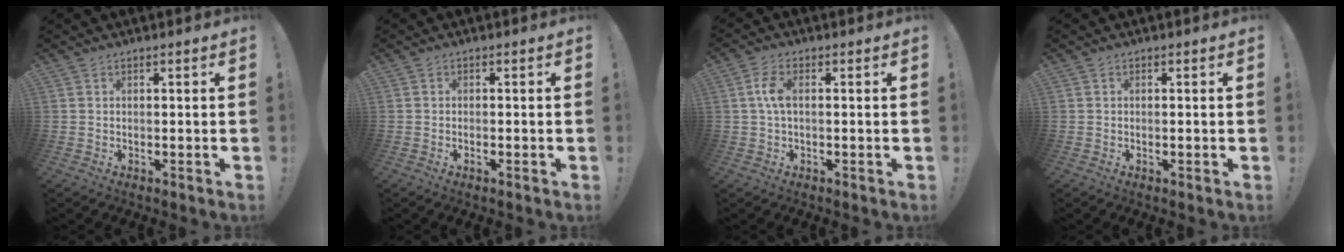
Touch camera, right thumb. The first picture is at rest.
{"total": 0.8, "force": [-0.6, 0.1, 0.4], "torque": [-0.009, 0.000, -0.010]}
{"total": 5.2, "force": [0.4, 2.5, 4.5], "torque": [-0.081, 0.006, 0.007]}
{"total": 0.0}